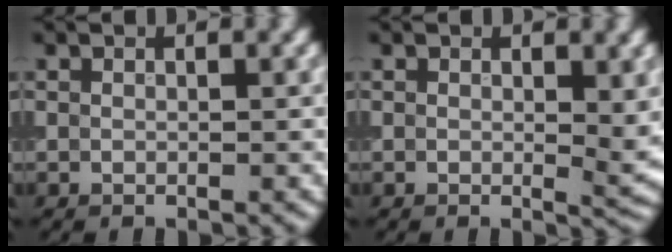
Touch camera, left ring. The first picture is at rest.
{"total": 2.1, "force": [0.4, 0.7, 1.9], "torque": [-0.020, -0.007, 0.005]}